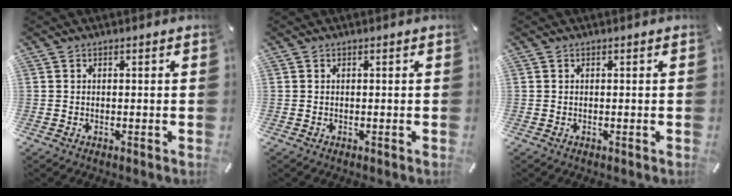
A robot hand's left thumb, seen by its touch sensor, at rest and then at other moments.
{"total": 0.0}
{"total": 0.0}